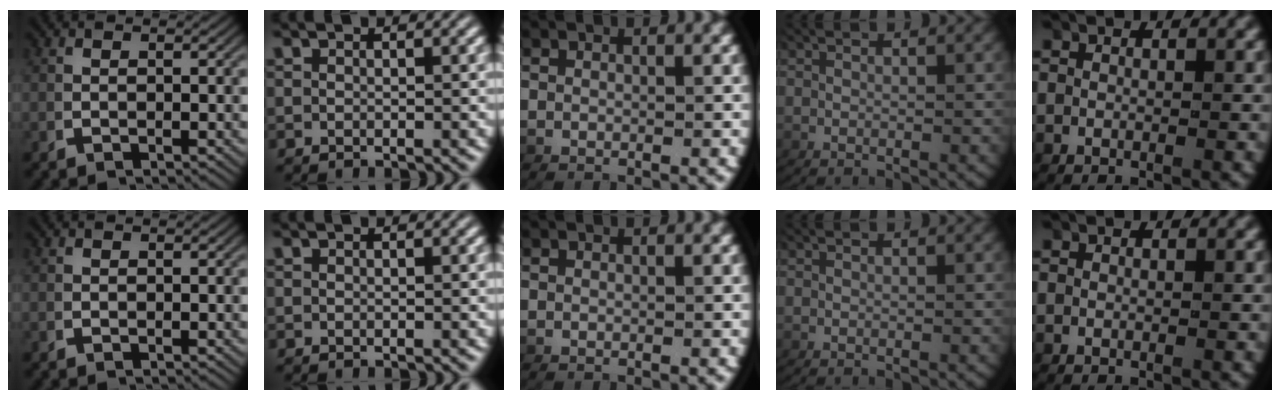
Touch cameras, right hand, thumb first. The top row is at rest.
{}